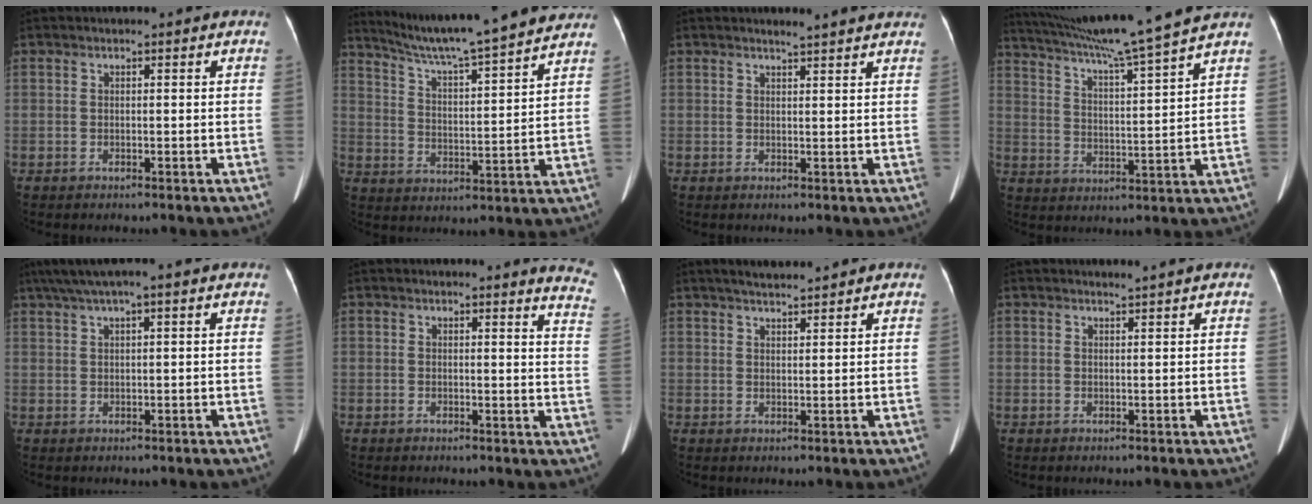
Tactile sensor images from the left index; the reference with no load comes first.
{"total": 17.7, "force": [15.9, -0.5, 7.7], "torque": [-0.131, 0.003, 0.234]}
{"total": 5.1, "force": [4.7, -0.1, 1.9], "torque": [-0.029, 0.008, 0.049]}
{"total": 16.5, "force": [14.2, -2.5, 8.0], "torque": [-0.140, -0.012, 0.219]}
{"total": 6.2, "force": [4.2, 0.0, 4.5], "torque": [-0.084, 0.038, 0.074]}
{"total": 7.0, "force": [6.8, -0.1, 1.9], "torque": [-0.006, -0.061, 0.038]}
{"total": 4.0, "force": [3.7, 0.5, 1.6], "torque": [-0.024, 0.016, 0.061]}
{"total": 1.3, "force": [1.2, -0.5, 0.3], "torque": [-0.007, -0.001, 0.024]}